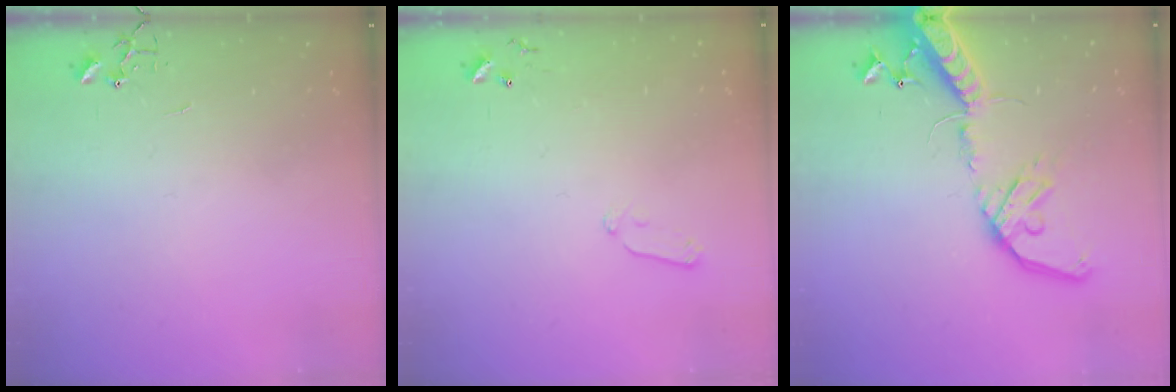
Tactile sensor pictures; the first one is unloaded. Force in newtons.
{"total": 6.0, "press": 5.9, "slide": 1.0}
{"total": 17.9, "press": 17.6, "slide": 3.7}